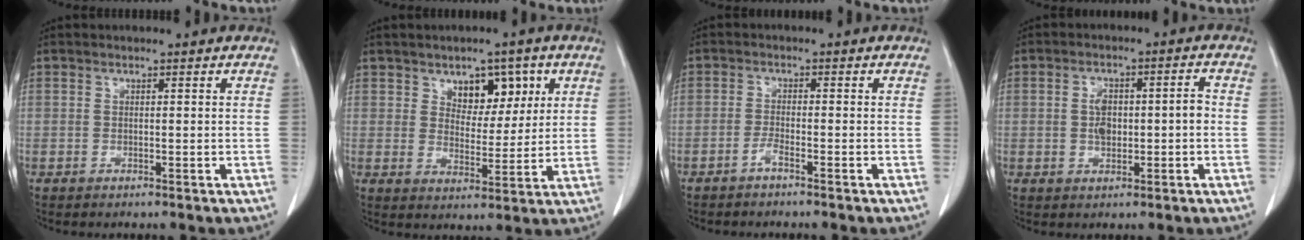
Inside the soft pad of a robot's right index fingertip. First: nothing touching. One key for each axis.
{"total": 6.8, "fx": 3.3, "fy": 4.1, "fz": 4.3, "tx": -0.052, "ty": 0.008, "tz": 0.054}
{"total": 1.7, "fx": -1.4, "fy": -0.1, "fz": 1.0, "tx": -0.022, "ty": 0.001, "tz": -0.029}
{"total": 5.3, "fx": -0.4, "fy": 2.3, "fz": 4.7, "tx": -0.089, "ty": 0.016, "tz": -0.004}